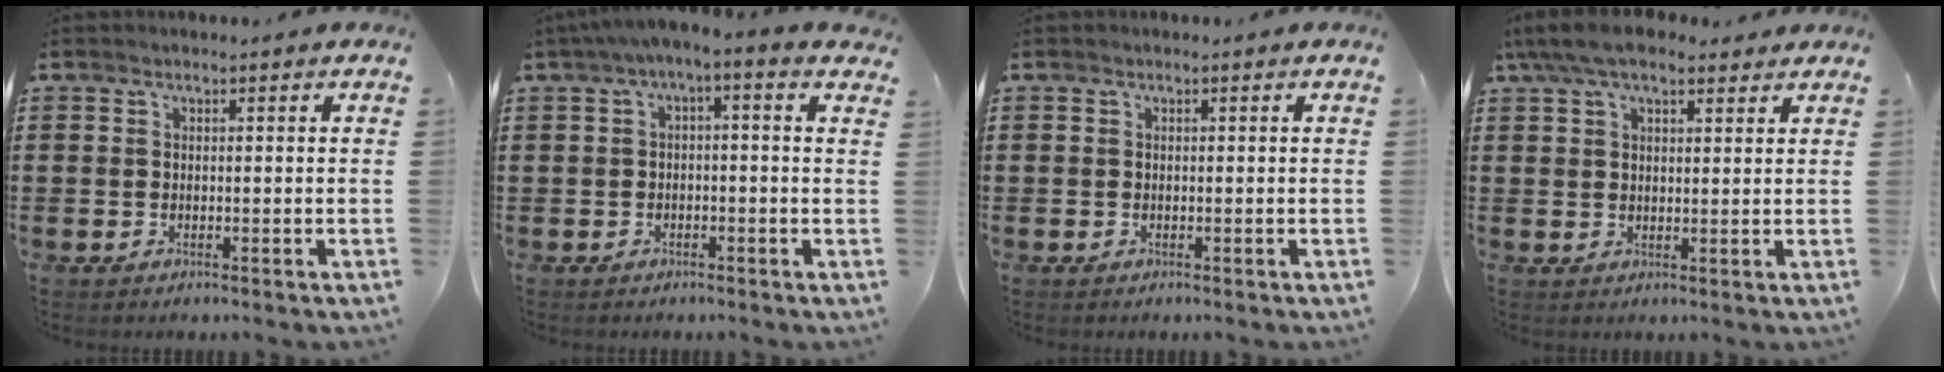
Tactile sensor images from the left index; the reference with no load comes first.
{"total": 2.3, "force": [-1.7, 0.1, 1.6], "torque": [-0.029, -0.001, -0.037]}
{"total": 0.0}
{"total": 6.8, "force": [5.0, 2.5, 3.8], "torque": [-0.087, 0.002, 0.092]}